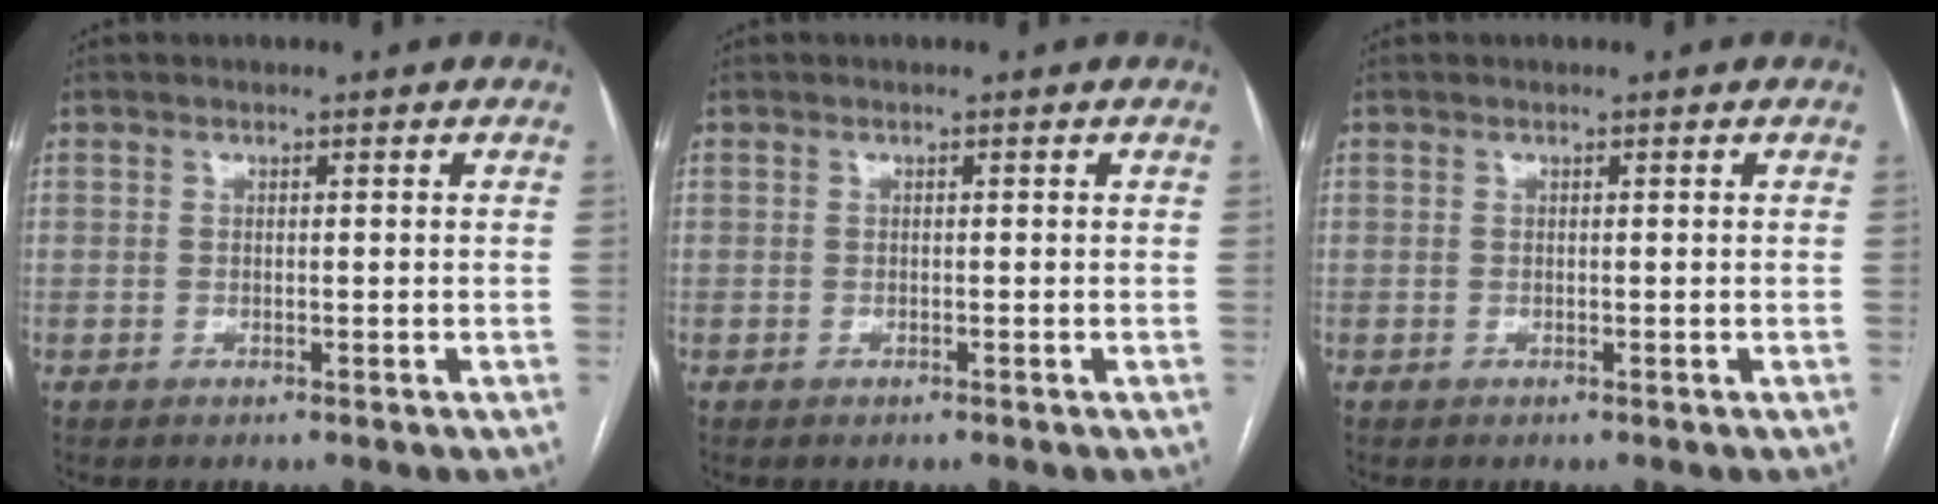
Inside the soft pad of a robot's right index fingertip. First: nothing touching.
{"total": 0.0}
{"total": 0.0}